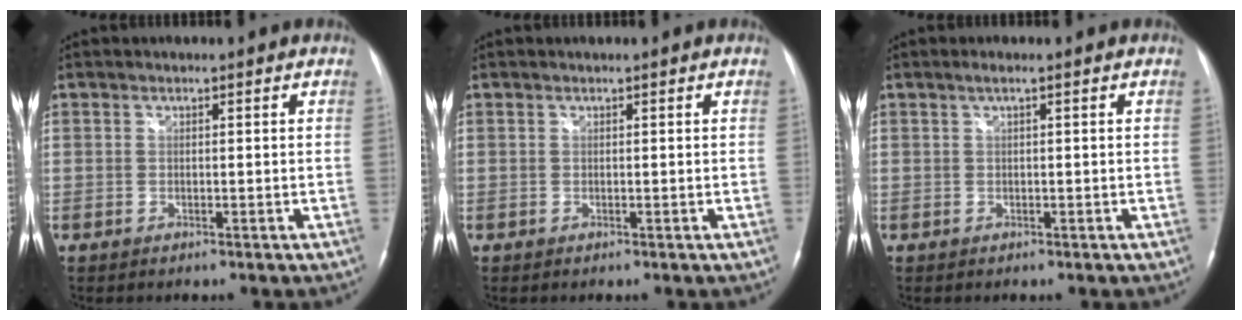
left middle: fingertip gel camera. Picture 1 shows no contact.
{"total": 0.0}
{"total": 1.1, "force": [0.5, -0.1, 1.0], "torque": [-0.024, 0.008, 0.010]}